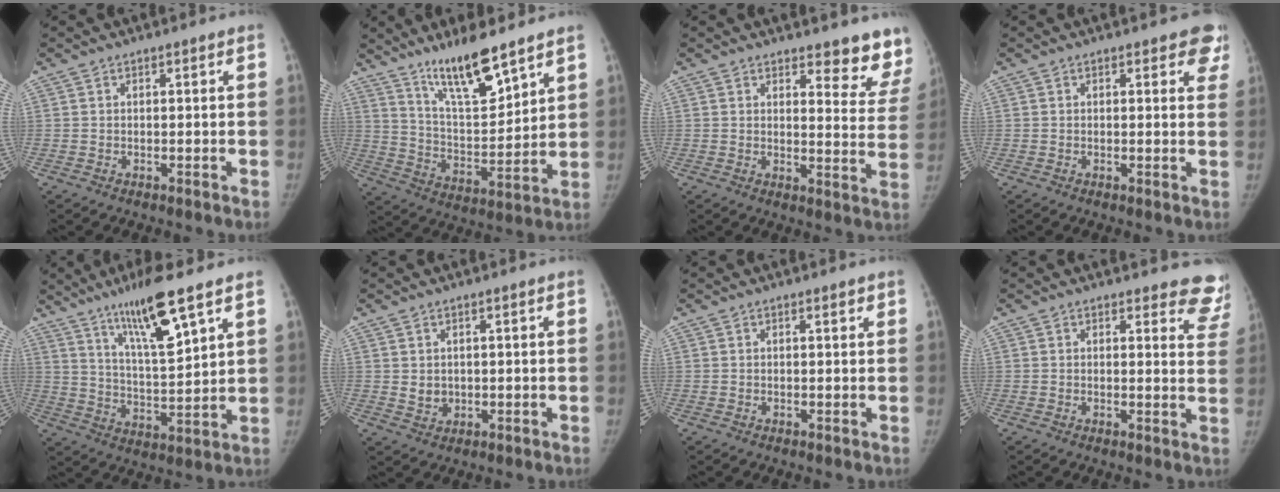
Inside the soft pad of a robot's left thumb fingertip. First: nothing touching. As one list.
[{"total": 13.5, "force": [10.1, 2.9, 8.5], "torque": [-0.127, -0.069, 0.190]}, {"total": 10.5, "force": [9.4, 3.2, 3.4], "torque": [0.008, -0.071, 0.088]}, {"total": 5.1, "force": [3.6, 2.4, 2.6], "torque": [0.010, -0.012, 0.027]}, {"total": 13.8, "force": [8.6, 2.0, 10.5], "torque": [-0.177, -0.049, 0.159]}, {"total": 2.5, "force": [0.4, 2.2, 1.2], "torque": [-0.009, -0.005, 0.016]}, {"total": 0.9, "force": [0.6, 0.3, 0.6], "torque": [-0.006, -0.002, 0.008]}, {"total": 8.7, "force": [8.2, 2.8, 1.0], "torque": [0.043, -0.058, 0.053]}]